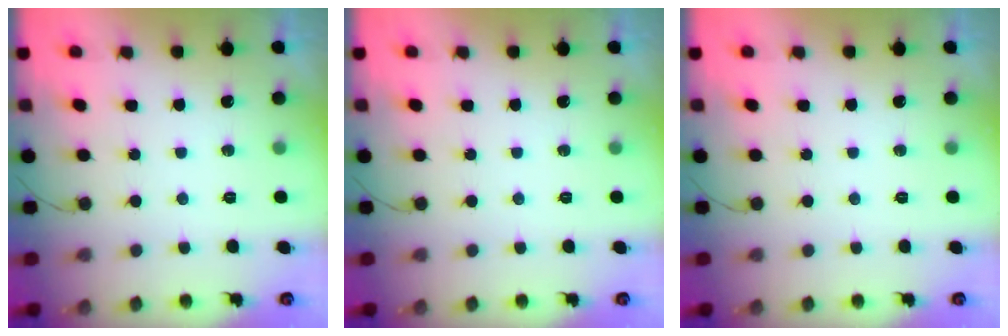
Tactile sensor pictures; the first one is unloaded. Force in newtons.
{"total": 0.0}
{"total": 0.0}